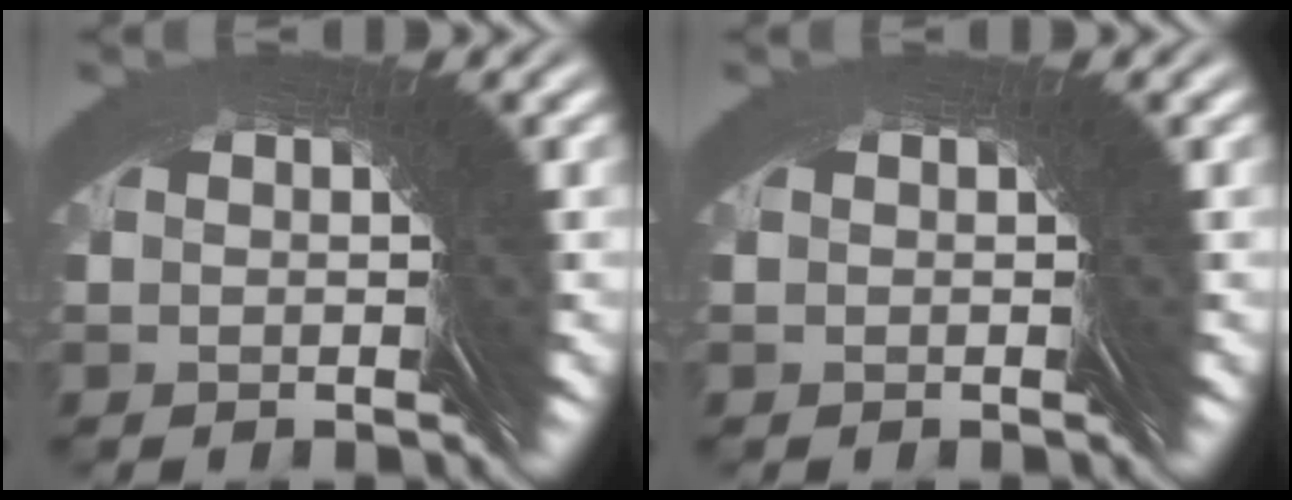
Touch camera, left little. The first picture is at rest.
{"total": 0.0}